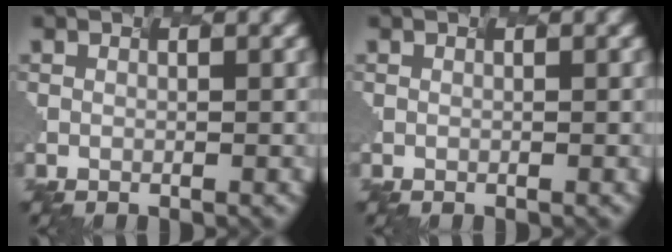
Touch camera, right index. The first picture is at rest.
{"total": 0.0}